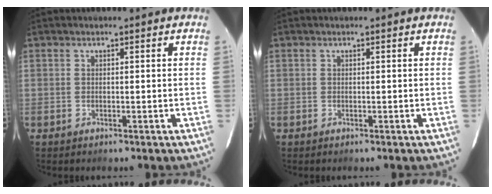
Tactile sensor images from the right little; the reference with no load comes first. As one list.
[{"total": 0.0}]